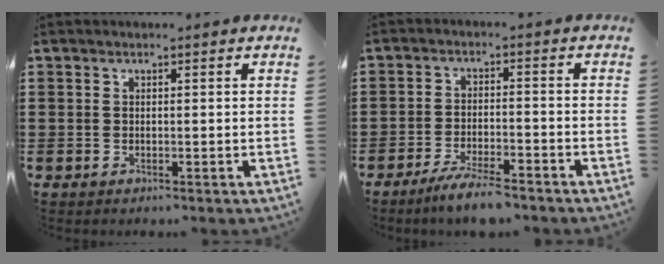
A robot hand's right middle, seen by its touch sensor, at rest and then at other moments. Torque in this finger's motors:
{"motor_torque": [0.72, -0.45, 0.34, 0.10]}